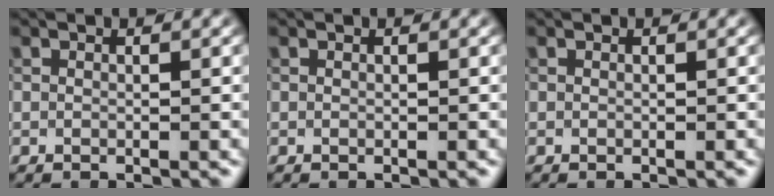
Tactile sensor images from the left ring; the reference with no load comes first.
{"total": 0.0}
{"total": 0.0}